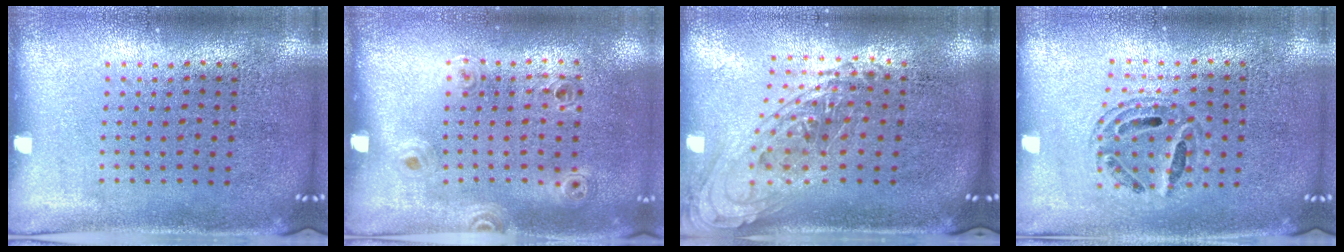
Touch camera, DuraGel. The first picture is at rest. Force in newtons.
{"total": 0.9, "press": 0.8, "slide": 0.3}
{"total": 1.1, "press": 1.0, "slide": 0.4}
{"total": 0.8, "press": 0.8, "slide": 0.2}